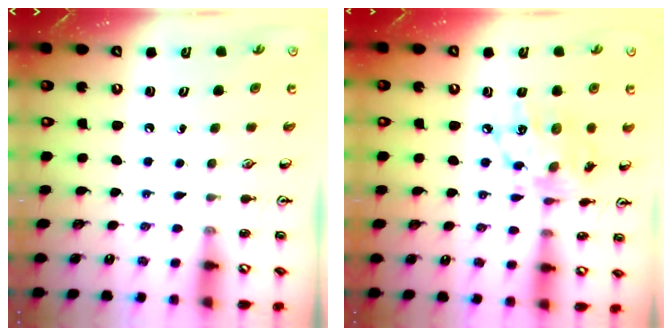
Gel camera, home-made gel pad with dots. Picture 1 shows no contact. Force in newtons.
{"total": 13.9, "press": 13.8, "slide": 1.0}